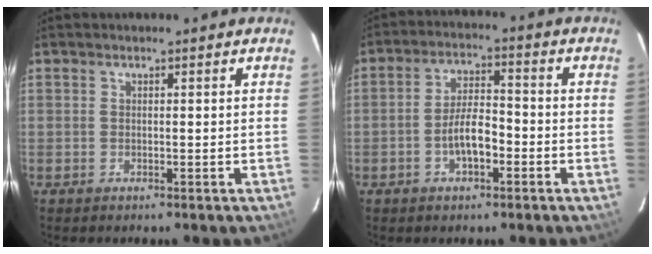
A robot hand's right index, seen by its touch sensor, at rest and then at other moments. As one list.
[{"total": 6.2, "force": [-2.5, 2.4, 5.1], "torque": [-0.102, 0.010, -0.040]}]